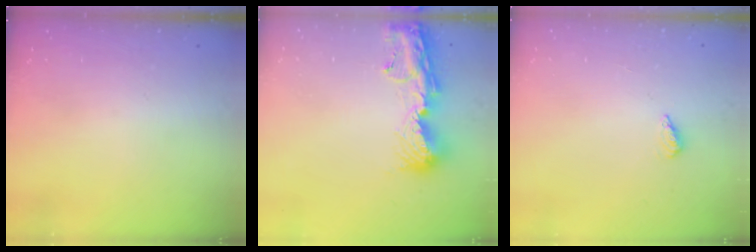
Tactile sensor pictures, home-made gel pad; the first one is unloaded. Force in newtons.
{"total": 12.9, "press": 12.9, "slide": 1.3}
{"total": 2.3, "press": 2.2, "slide": 0.8}